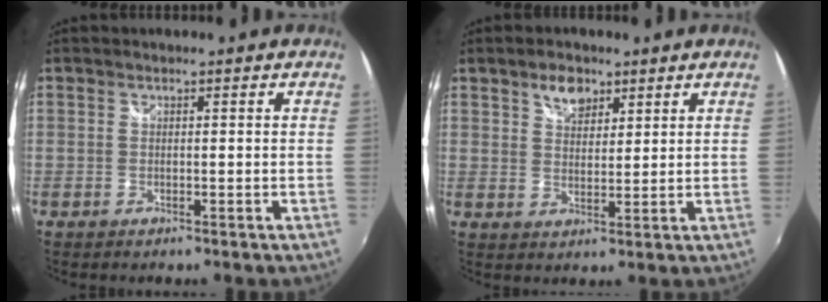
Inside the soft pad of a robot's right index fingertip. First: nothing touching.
{"total": 5.0, "force": [3.2, 2.9, 2.5], "torque": [-0.030, 0.008, 0.056]}